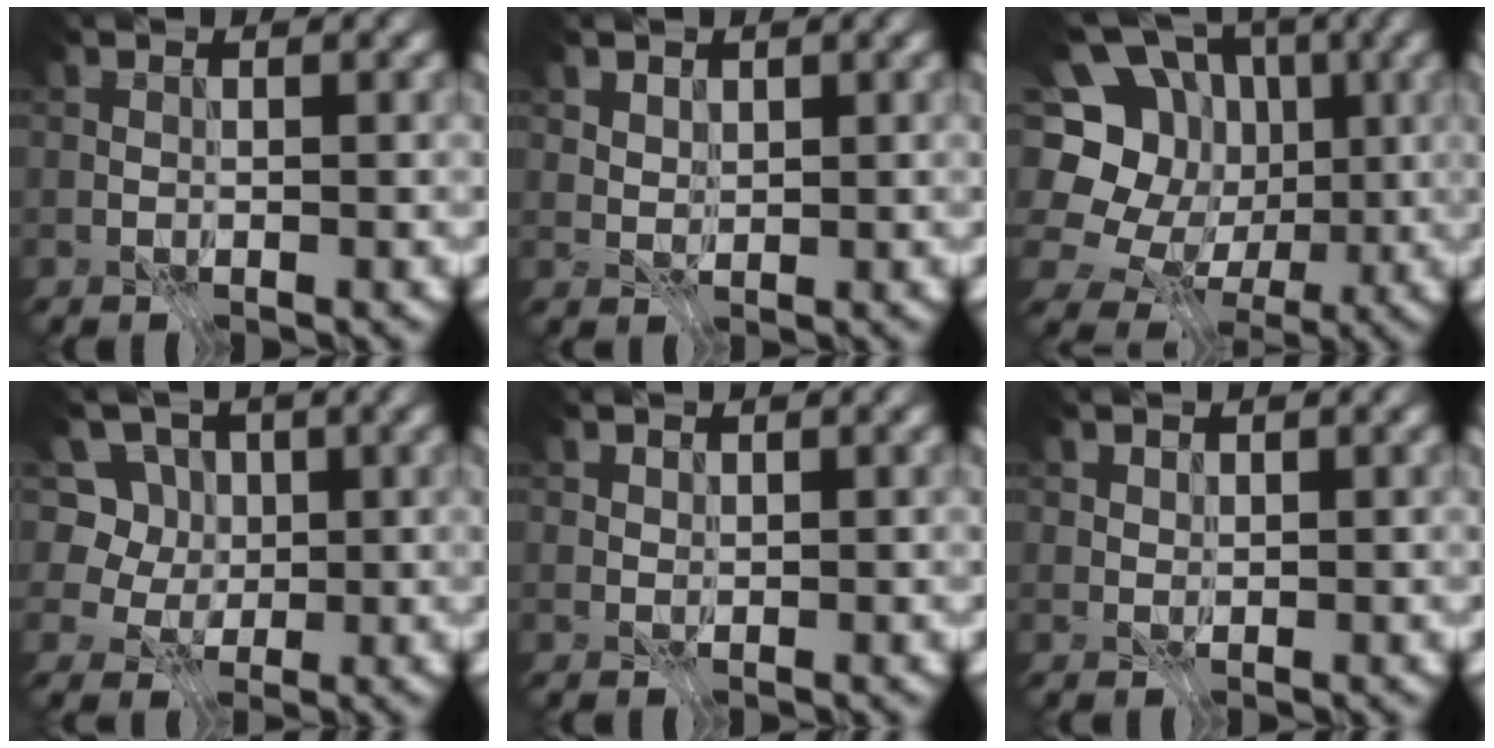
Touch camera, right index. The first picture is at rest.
{"total": 2.4, "force": [1.6, 1.5, 0.9], "torque": [-0.023, -0.007, 0.043]}
{"total": 15.1, "force": [1.6, 13.2, 7.2], "torque": [-0.176, 0.027, 0.018]}
{"total": 8.9, "force": [4.6, 6.7, 3.7], "torque": [-0.055, 0.006, 0.059]}
{"total": 0.8, "force": [0.6, 0.6, 0.2], "torque": [-0.004, -0.001, 0.011]}
{"total": 1.2, "force": [0.8, 0.8, 0.3], "torque": [-0.007, -0.002, 0.014]}